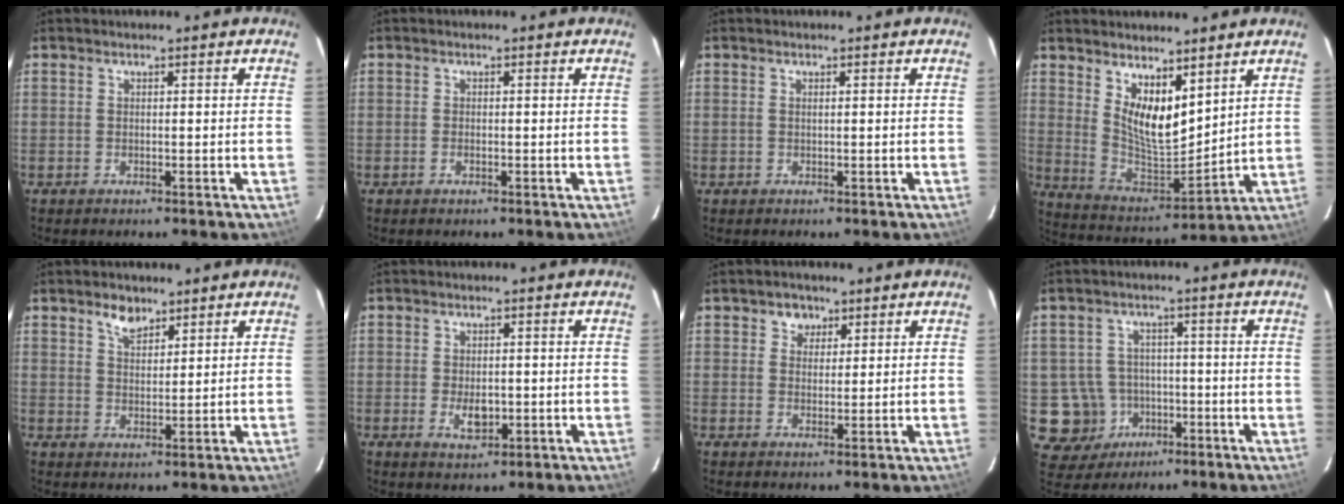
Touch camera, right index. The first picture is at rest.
{"total": 0.9, "force": [-0.5, 0.4, 0.7], "torque": [-0.016, 0.000, -0.008]}
{"total": 0.0}
{"total": 11.4, "force": [6.5, 4.7, 8.1], "torque": [-0.142, -0.016, 0.131]}
{"total": 4.0, "force": [2.9, 2.1, 1.7], "torque": [-0.024, 0.005, 0.052]}
{"total": 4.3, "force": [-1.0, 2.4, 3.4], "torque": [-0.063, -0.007, -0.011]}
{"total": 3.1, "force": [1.6, 2.7, 0.5], "torque": [0.005, 0.008, 0.026]}
{"total": 9.3, "force": [-2.6, 8.9, 1.2], "torque": [-0.062, 0.027, -0.027]}